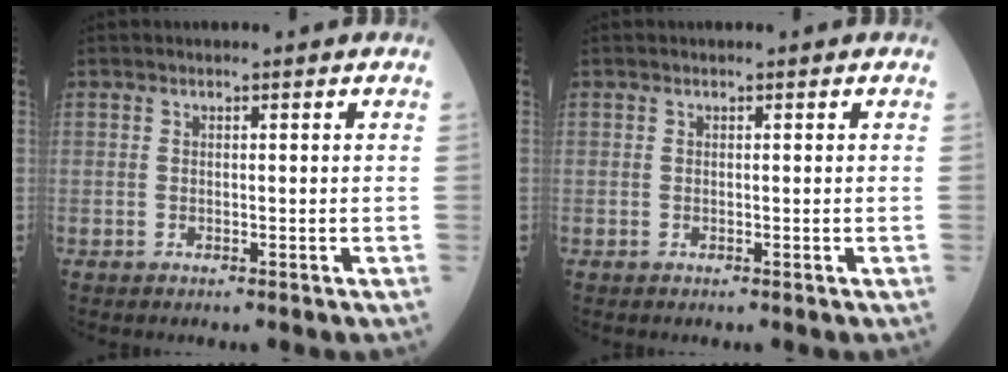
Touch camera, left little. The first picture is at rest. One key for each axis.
{"total": 0.0}